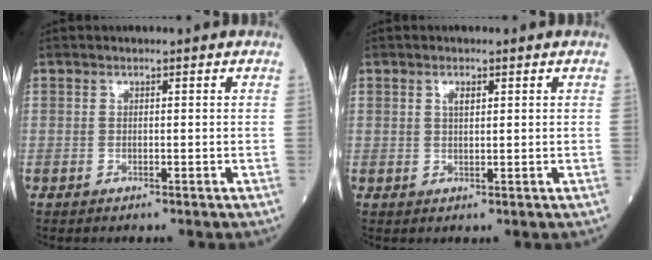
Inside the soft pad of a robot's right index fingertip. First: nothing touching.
{"total": 1.5, "force": [0.7, 0.5, 1.2], "torque": [-0.022, 0.001, 0.012]}